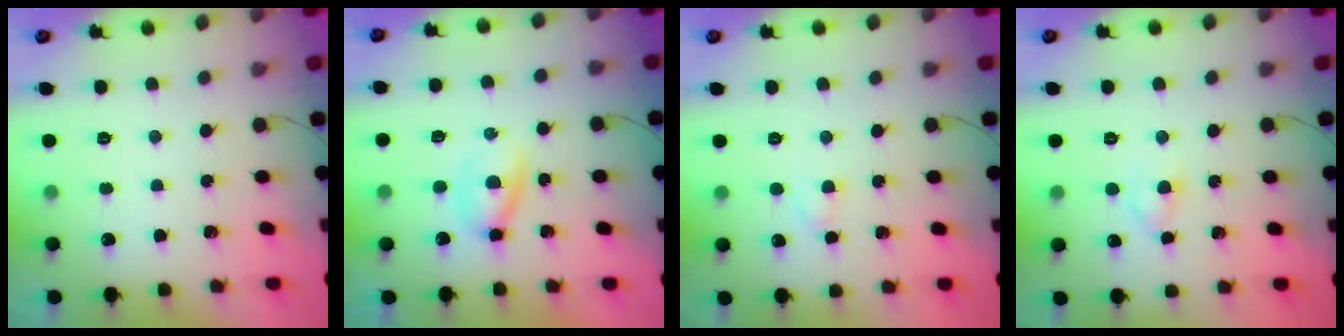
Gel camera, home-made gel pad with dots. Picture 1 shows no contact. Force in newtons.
{"total": 4.0, "press": 3.9, "slide": 1.0}
{"total": 2.2, "press": 2.0, "slide": 0.9}
{"total": 2.6, "press": 2.5, "slide": 0.9}